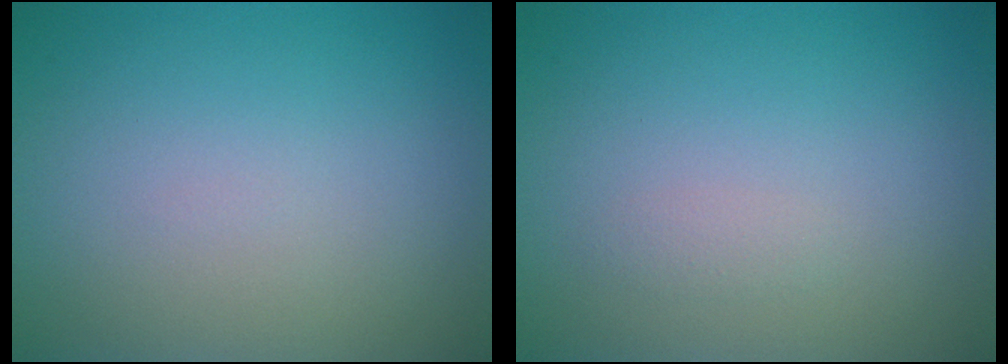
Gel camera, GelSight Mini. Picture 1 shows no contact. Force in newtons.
{"total": 0.6, "press": 0.6, "slide": 0.0}